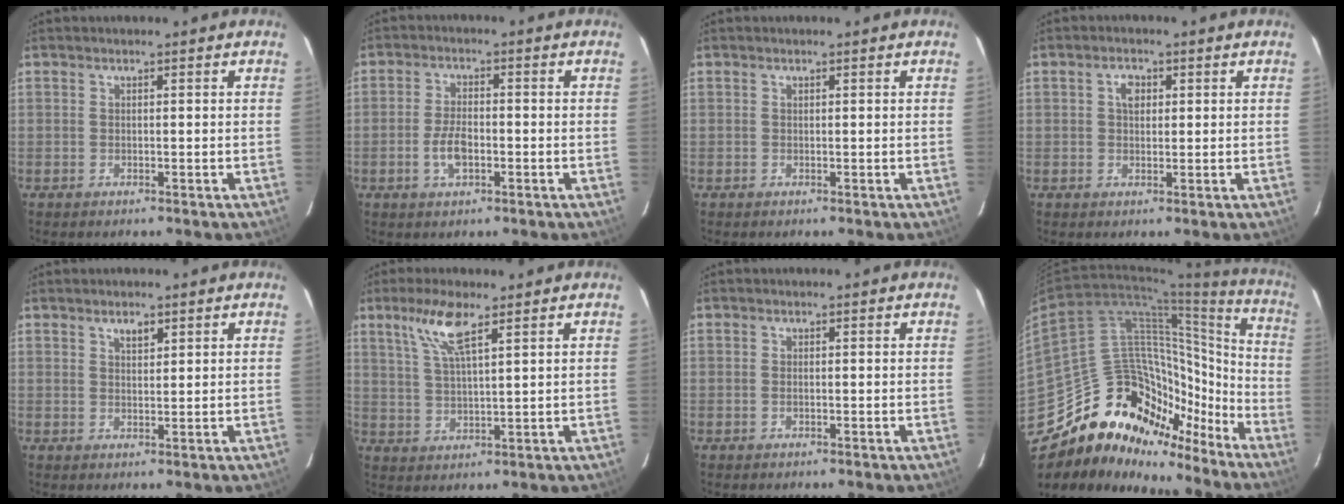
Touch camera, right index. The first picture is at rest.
{"total": 5.1, "force": [-1.7, 2.5, 4.1], "torque": [-0.085, 0.000, -0.030]}
{"total": 0.0}
{"total": 2.7, "force": [0.8, 1.9, 1.8], "torque": [-0.029, 0.008, 0.014]}
{"total": 2.2, "force": [1.4, 1.0, 1.3], "torque": [-0.019, 0.004, 0.025]}
{"total": 7.3, "force": [4.4, 1.3, 5.7], "torque": [-0.116, 0.005, 0.089]}
{"total": 0.6, "force": [-0.1, 0.3, 0.5], "torque": [-0.011, 0.000, -0.003]}
{"total": 22.3, "force": [-14.6, 14.5, 8.7], "torque": [-0.171, 0.065, -0.217]}